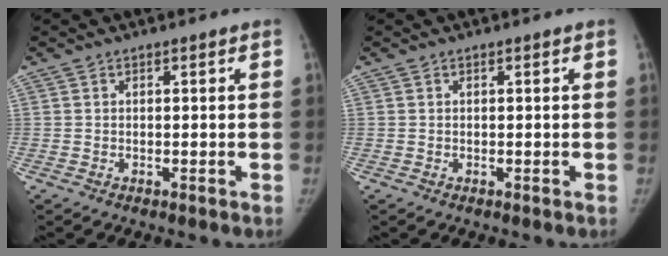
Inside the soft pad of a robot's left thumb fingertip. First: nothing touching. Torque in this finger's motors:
{"motor_torque": [-0.03, 0.18, -0.19, 0.12, 0.03]}